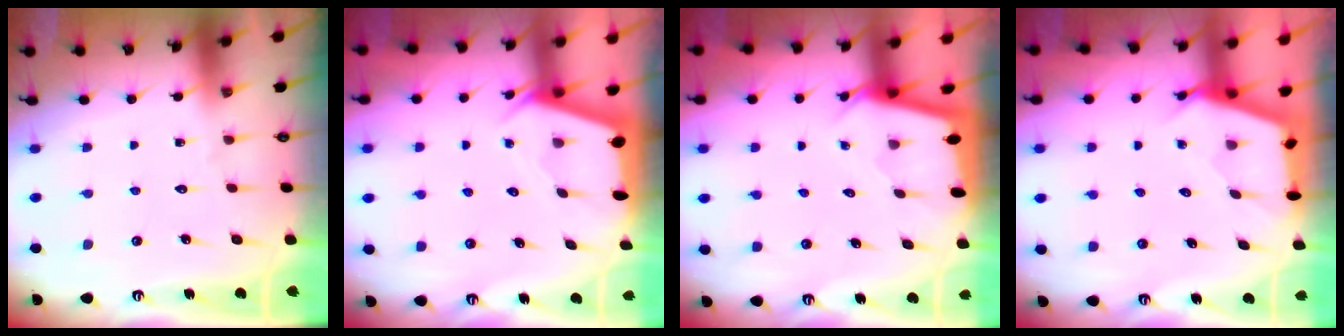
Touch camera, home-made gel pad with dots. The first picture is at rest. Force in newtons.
{"total": 2.4, "press": 2.4, "slide": 0.3}
{"total": 2.4, "press": 2.4, "slide": 0.1}
{"total": 2.7, "press": 2.7, "slide": 0.3}